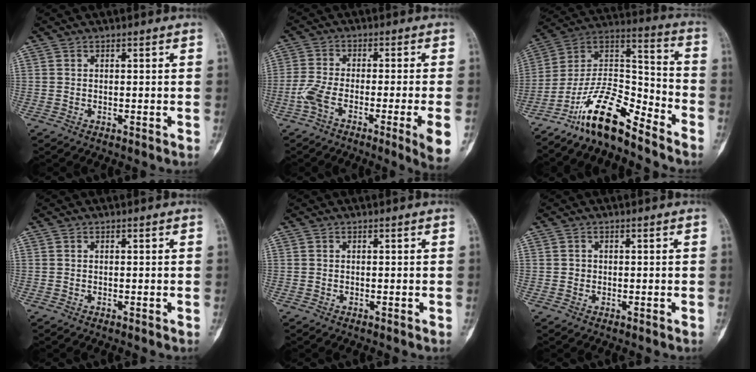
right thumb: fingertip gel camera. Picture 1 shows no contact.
{"total": 10.1, "force": [-4.0, 1.0, 9.2], "torque": [-0.167, -0.002, -0.073]}
{"total": 14.7, "force": [-11.8, 3.8, 8.1], "torque": [-0.139, 0.105, -0.220]}
{"total": 0.0}
{"total": 0.0}
{"total": 0.9, "force": [0.0, 0.9, 0.2], "torque": [0.001, 0.003, 0.000]}